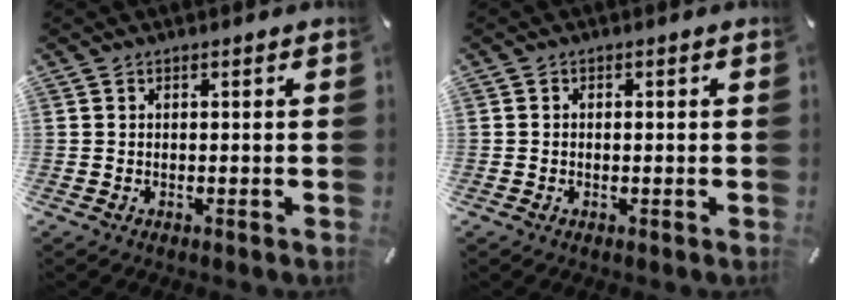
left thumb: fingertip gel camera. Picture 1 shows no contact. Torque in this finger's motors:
{"motor_torque": [-0.05, -0.52, 0.04, 0.03, 0.01]}